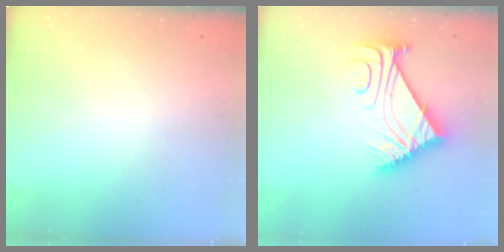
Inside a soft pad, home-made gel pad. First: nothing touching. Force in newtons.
{"total": 10.5, "press": 10.5, "slide": 0.8}